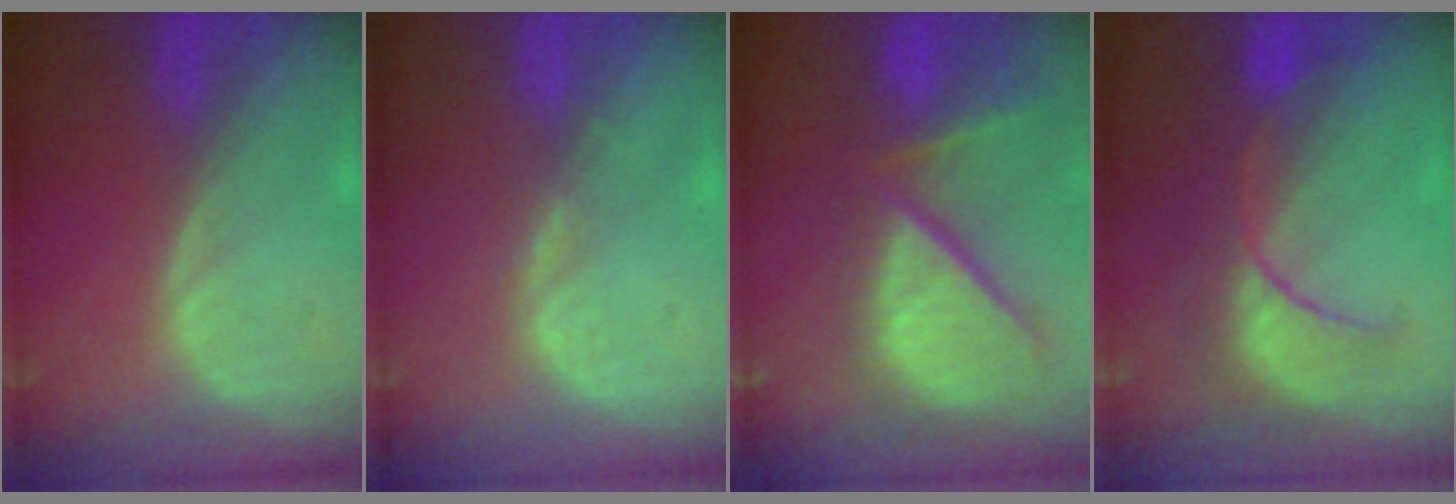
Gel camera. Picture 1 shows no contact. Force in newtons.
{"total": 1.9, "press": 1.5, "slide": 1.1}
{"total": 12.8, "press": 10.8, "slide": 7.0}
{"total": 8.1, "press": 8.1, "slide": 0.7}